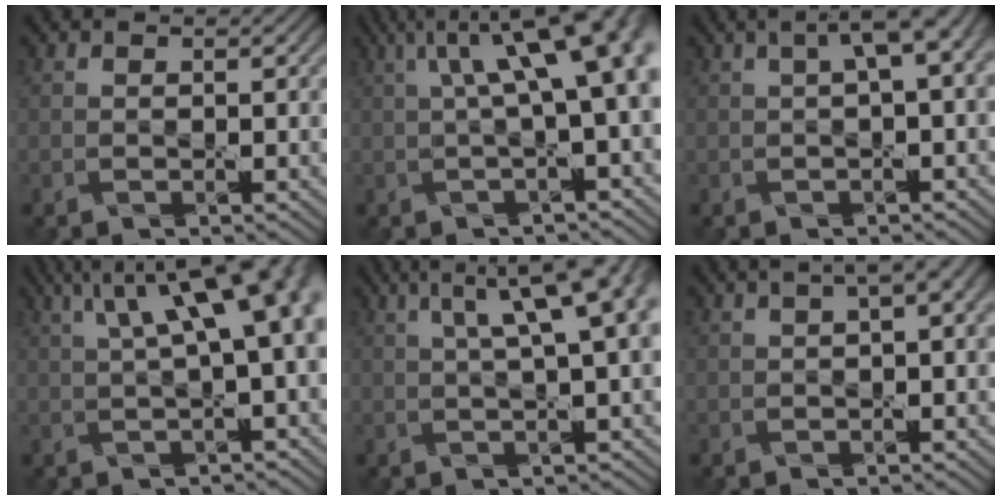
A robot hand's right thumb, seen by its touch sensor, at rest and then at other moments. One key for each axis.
{"total": 12.1, "fx": 2.8, "fy": 3.8, "fz": 11.2, "tx": -0.142, "ty": 0.030, "tz": 0.043}
{"total": 4.3, "fx": 1.1, "fy": 1.1, "fz": 4.0, "tx": -0.055, "ty": 0.017, "tz": 0.015}
{"total": 12.5, "fx": 3.8, "fy": 4.0, "fz": 11.2, "tx": -0.142, "ty": 0.032, "tz": 0.055}
{"total": 9.5, "fx": 2.7, "fy": 2.9, "fz": 8.6, "tx": -0.096, "ty": 0.037, "tz": 0.029}
{"total": 3.5, "fx": 1.2, "fy": 0.7, "fz": 3.2, "tx": -0.047, "ty": 0.016, "tz": 0.018}